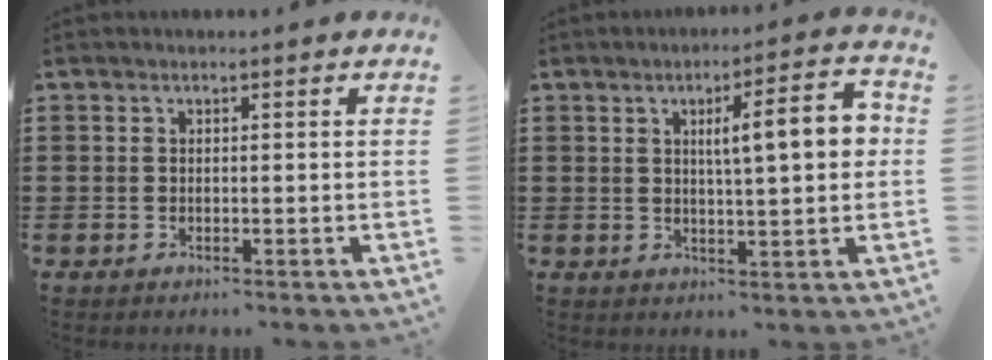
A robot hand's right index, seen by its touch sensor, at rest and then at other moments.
{"total": 8.6, "force": [1.7, 1.6, 8.2], "torque": [-0.132, -0.005, 0.018]}